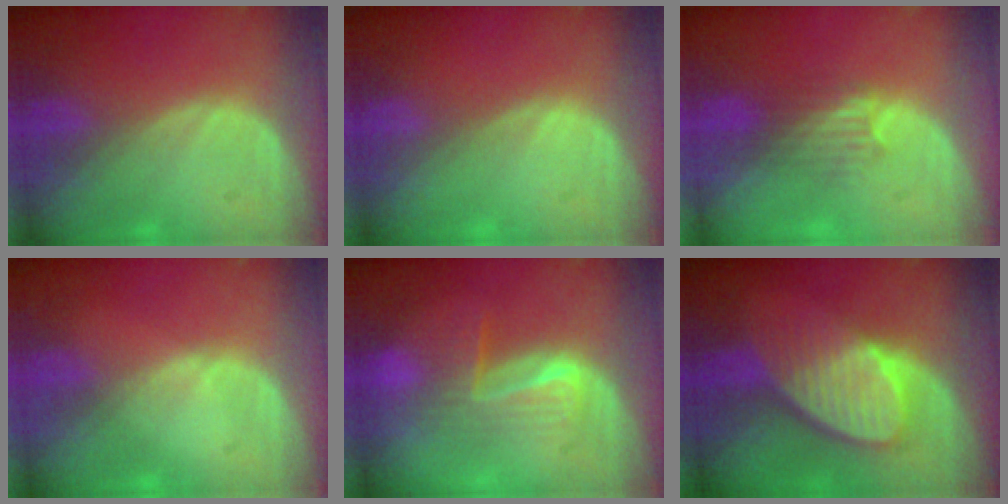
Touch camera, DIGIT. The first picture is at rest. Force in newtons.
{"total": 0.0}
{"total": 3.3, "press": 3.2, "slide": 0.8}
{"total": 0.6, "press": 0.5, "slide": 0.2}
{"total": 6.5, "press": 6.3, "slide": 1.2}
{"total": 8.3, "press": 7.7, "slide": 3.1}